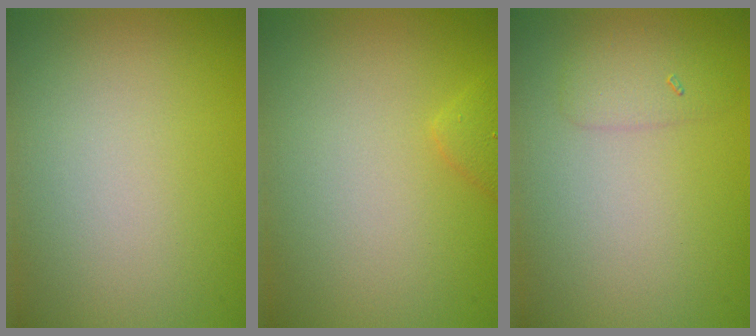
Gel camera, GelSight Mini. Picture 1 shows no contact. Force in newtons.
{"total": 1.2, "press": 1.2, "slide": 0.1}
{"total": 1.5, "press": 1.5, "slide": 0.0}